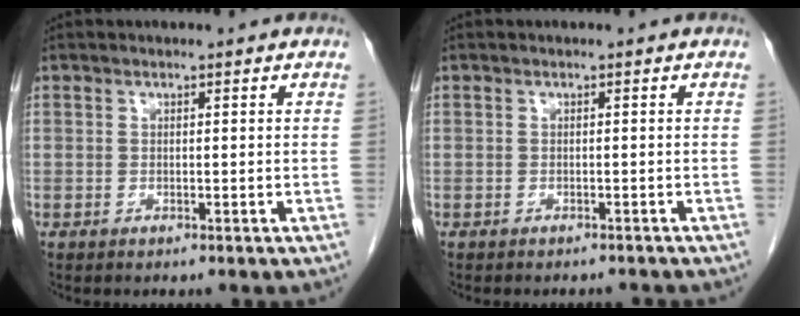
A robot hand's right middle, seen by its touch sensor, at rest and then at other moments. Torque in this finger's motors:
{"motor_torque": [0.00, 0.00, -0.11, 0.00]}